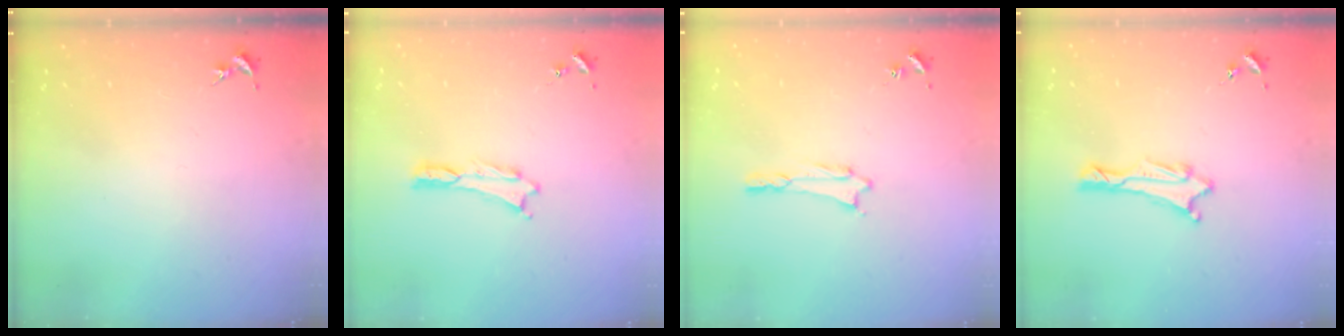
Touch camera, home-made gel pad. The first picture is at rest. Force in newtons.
{"total": 0.0}
{"total": 0.7, "press": 0.7, "slide": 0.1}
{"total": 1.5, "press": 1.5, "slide": 0.2}